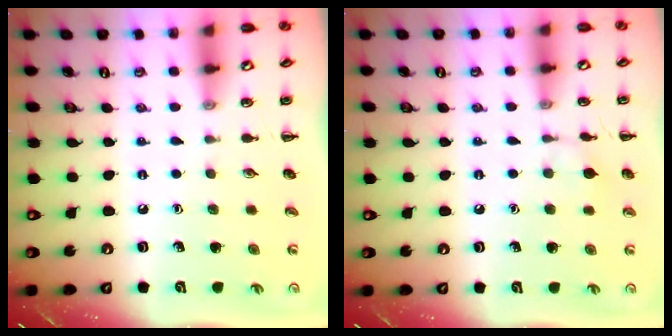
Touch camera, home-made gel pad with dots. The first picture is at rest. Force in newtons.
{"total": 6.5, "press": 6.3, "slide": 1.8}